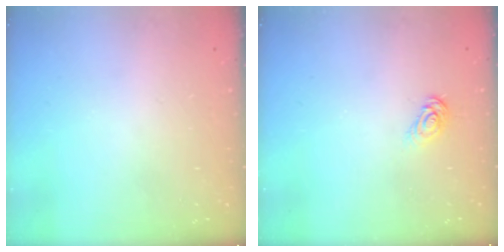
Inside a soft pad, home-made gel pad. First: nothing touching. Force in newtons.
{"total": 4.7, "press": 4.6, "slide": 0.5}